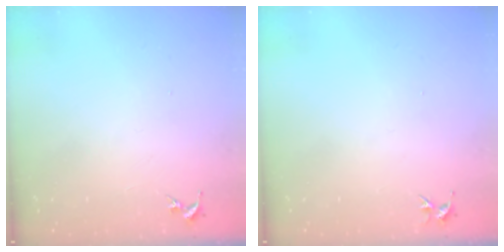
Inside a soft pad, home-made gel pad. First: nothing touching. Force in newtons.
{"total": 3.4, "press": 3.4, "slide": 0.4}